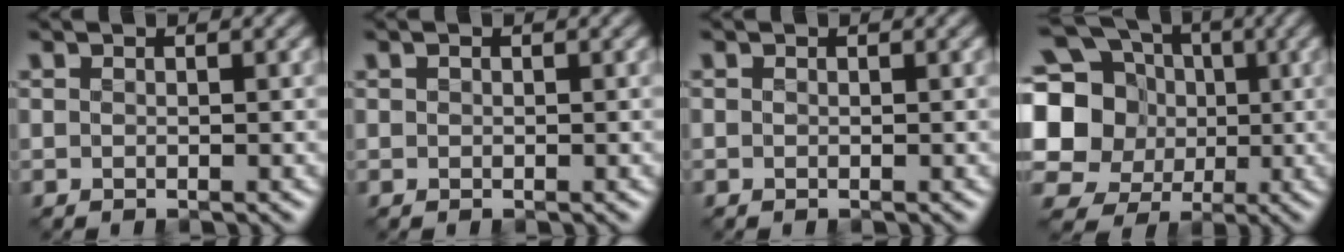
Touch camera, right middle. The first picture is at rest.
{"total": 0.0}
{"total": 0.0}
{"total": 15.3, "force": [2.0, 14.0, 6.0], "torque": [-0.189, 0.042, 0.001]}